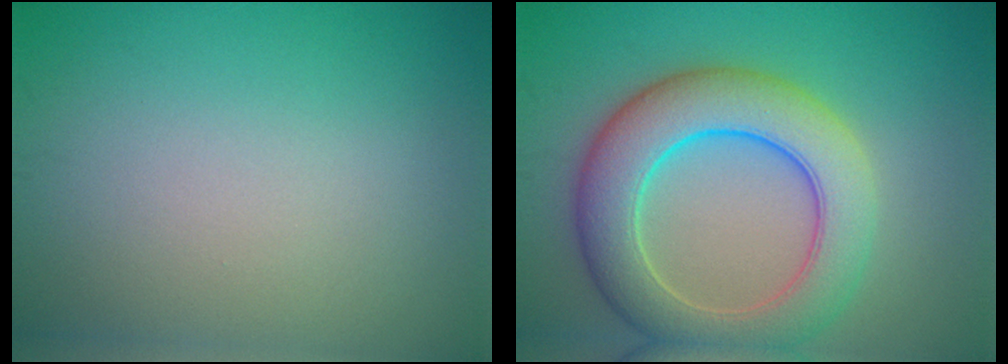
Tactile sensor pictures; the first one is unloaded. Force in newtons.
{"total": 8.4, "press": 8.3, "slide": 0.6}